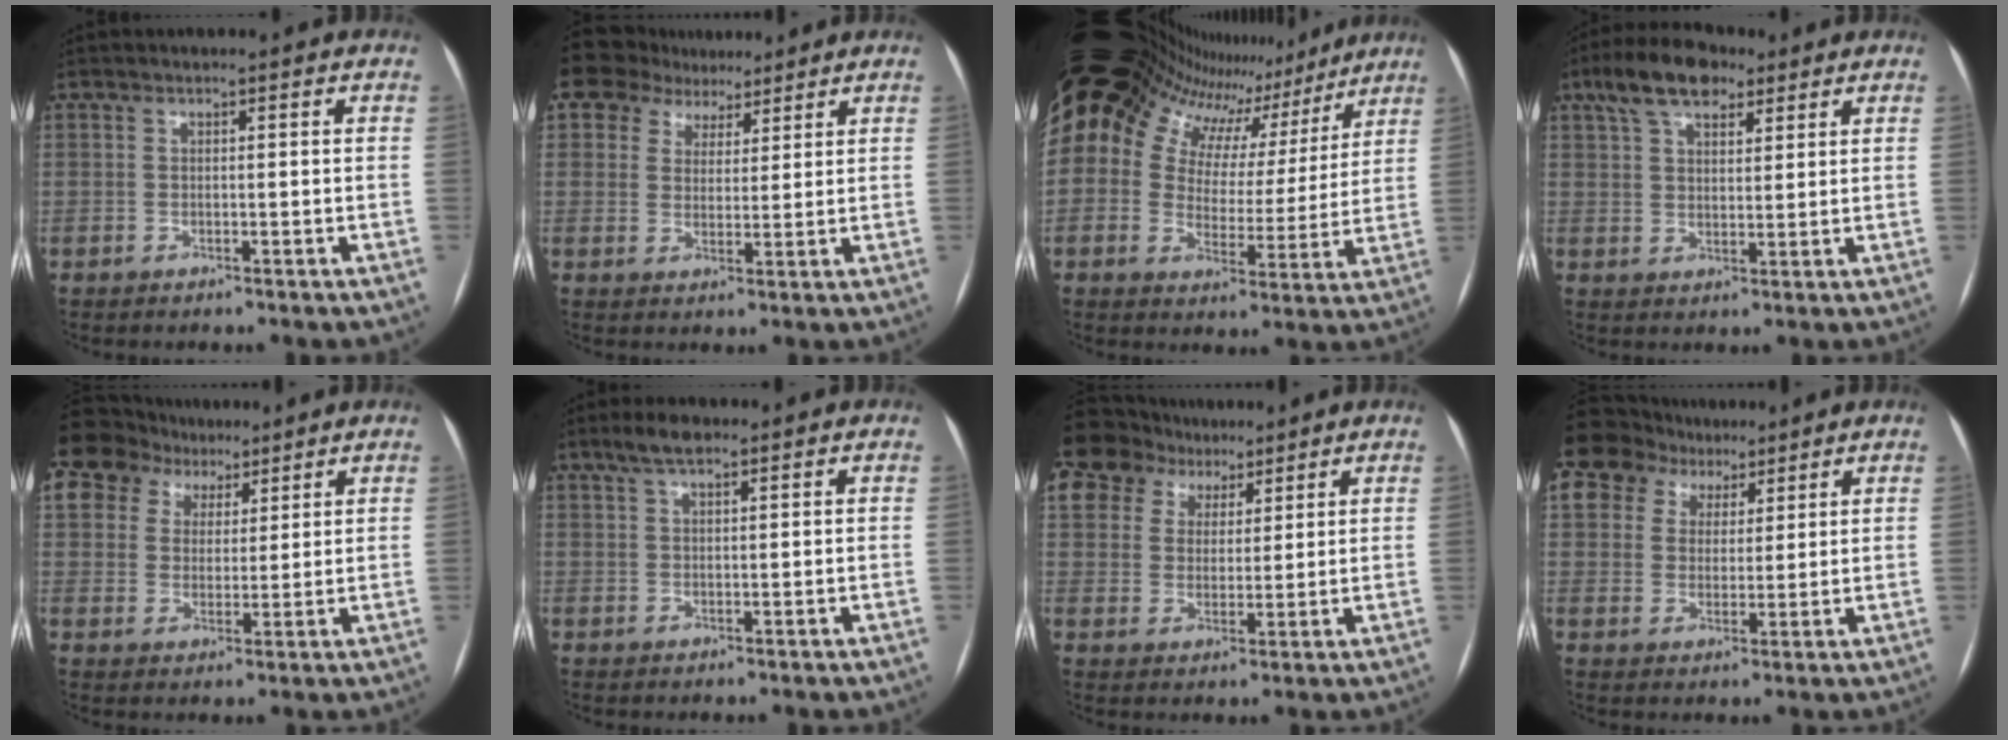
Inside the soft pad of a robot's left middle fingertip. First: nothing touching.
{"total": 5.3, "force": [4.6, 2.5, 0.1], "torque": [0.013, 0.011, 0.076]}
{"total": 23.2, "force": [17.6, 11.9, 9.2], "torque": [-0.199, 0.043, 0.252]}
{"total": 9.7, "force": [6.3, 4.2, 6.0], "torque": [-0.113, 0.028, 0.112]}
{"total": 11.9, "force": [7.7, 8.3, 3.6], "torque": [-0.096, 0.047, 0.145]}
{"total": 3.7, "force": [2.6, 1.0, 2.5], "torque": [-0.054, 0.015, 0.050]}
{"total": 12.5, "force": [8.5, 8.2, 3.9], "torque": [-0.100, 0.047, 0.159]}
{"total": 11.0, "force": [7.1, 7.8, 3.2], "torque": [-0.083, 0.044, 0.132]}